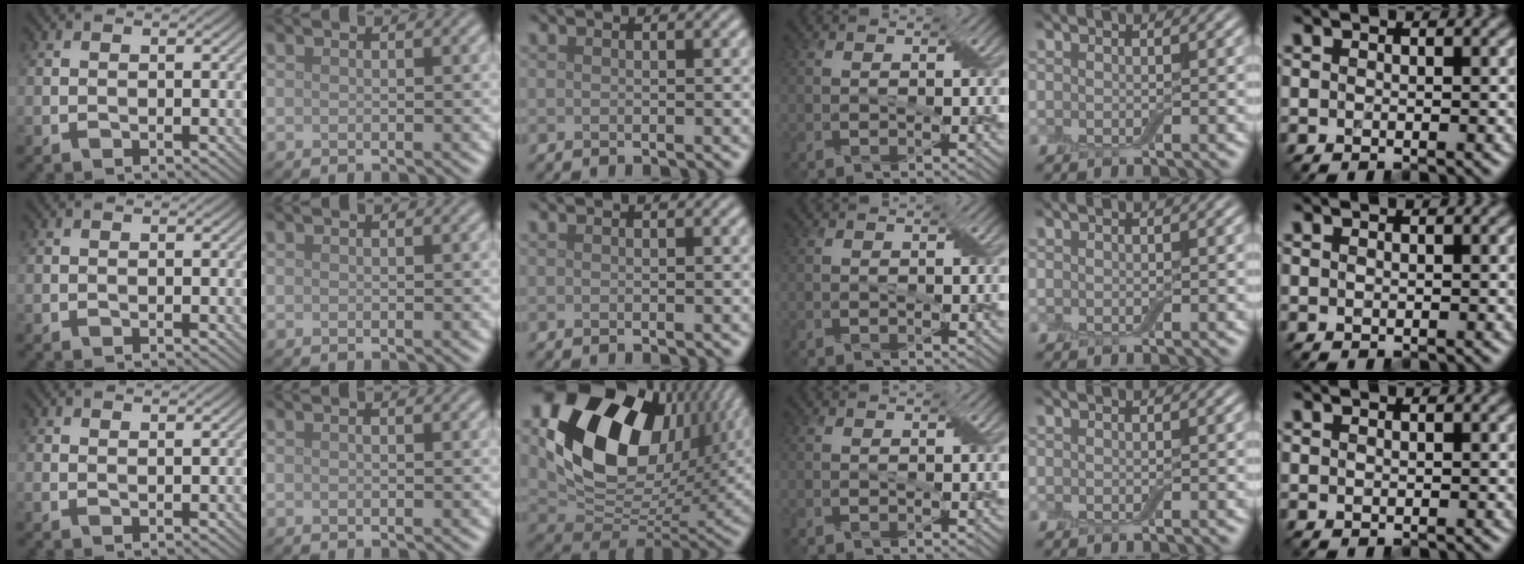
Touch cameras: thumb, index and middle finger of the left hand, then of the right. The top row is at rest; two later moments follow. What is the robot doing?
{"motion": "wrap", "object": "cling film"}